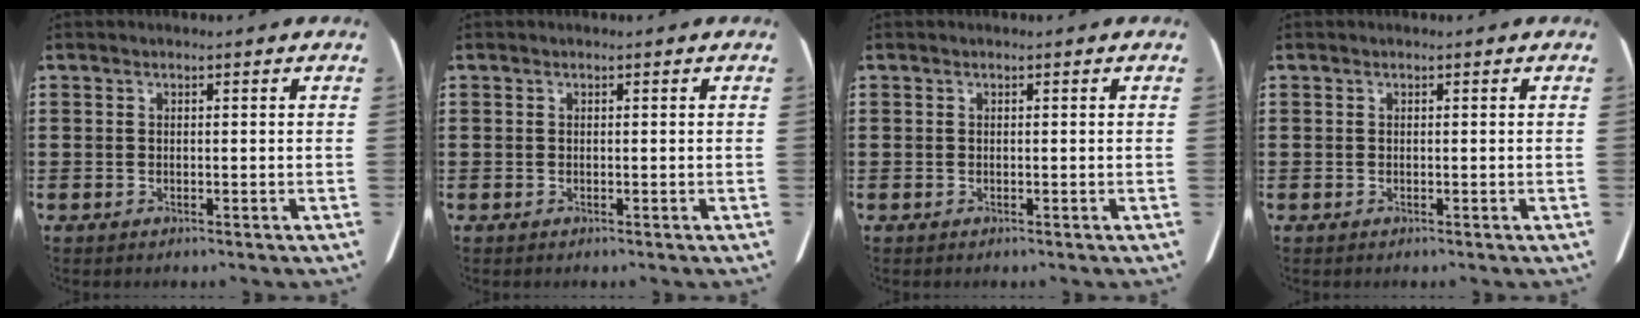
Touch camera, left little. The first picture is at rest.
{"total": 0.0}
{"total": 0.0}
{"total": 0.0}